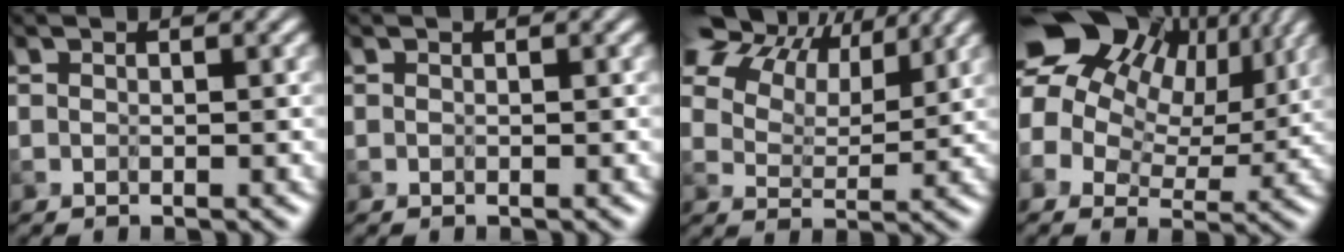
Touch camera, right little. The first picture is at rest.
{"total": 0.0}
{"total": 13.5, "force": [9.0, 7.4, 6.9], "torque": [-0.145, 0.024, 0.163]}
{"total": 16.4, "force": [7.4, 11.3, 9.3], "torque": [-0.202, 0.047, 0.124]}